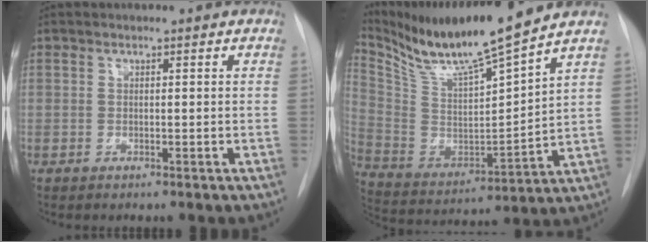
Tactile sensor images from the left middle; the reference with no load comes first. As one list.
[{"total": 16.5, "force": [14.1, -0.7, 8.6], "torque": [-0.171, -0.015, 0.264]}]